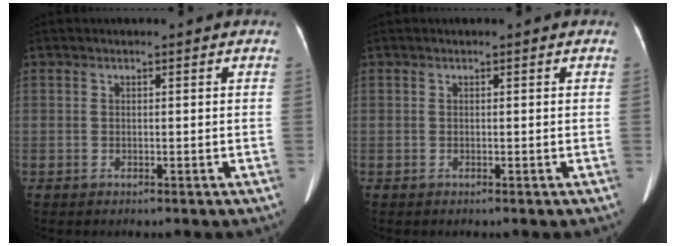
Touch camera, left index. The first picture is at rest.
{"total": 0.0}